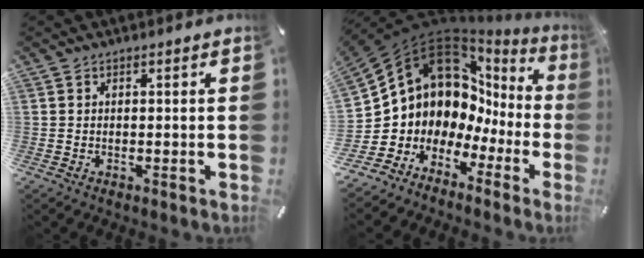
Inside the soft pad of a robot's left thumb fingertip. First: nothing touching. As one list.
[{"total": 10.3, "force": [6.7, 7.5, 2.4], "torque": [-0.061, -0.093, 0.128]}]